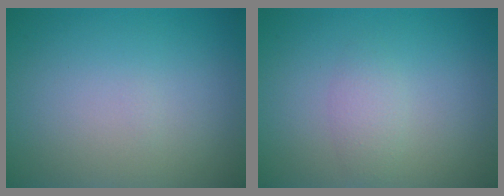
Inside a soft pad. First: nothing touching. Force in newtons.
{"total": 1.5, "press": 1.5, "slide": 0.0}